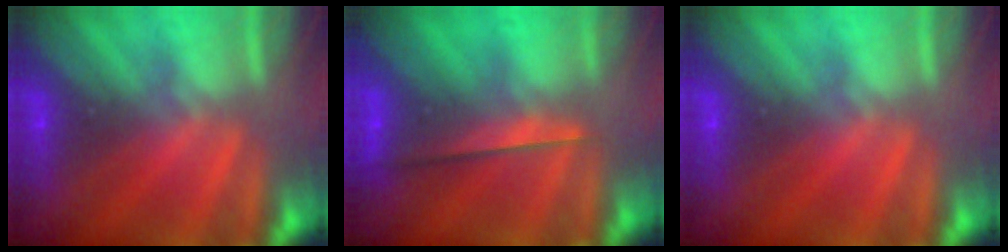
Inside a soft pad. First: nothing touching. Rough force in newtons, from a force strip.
{"total": 2.3}
{"total": 0.0}